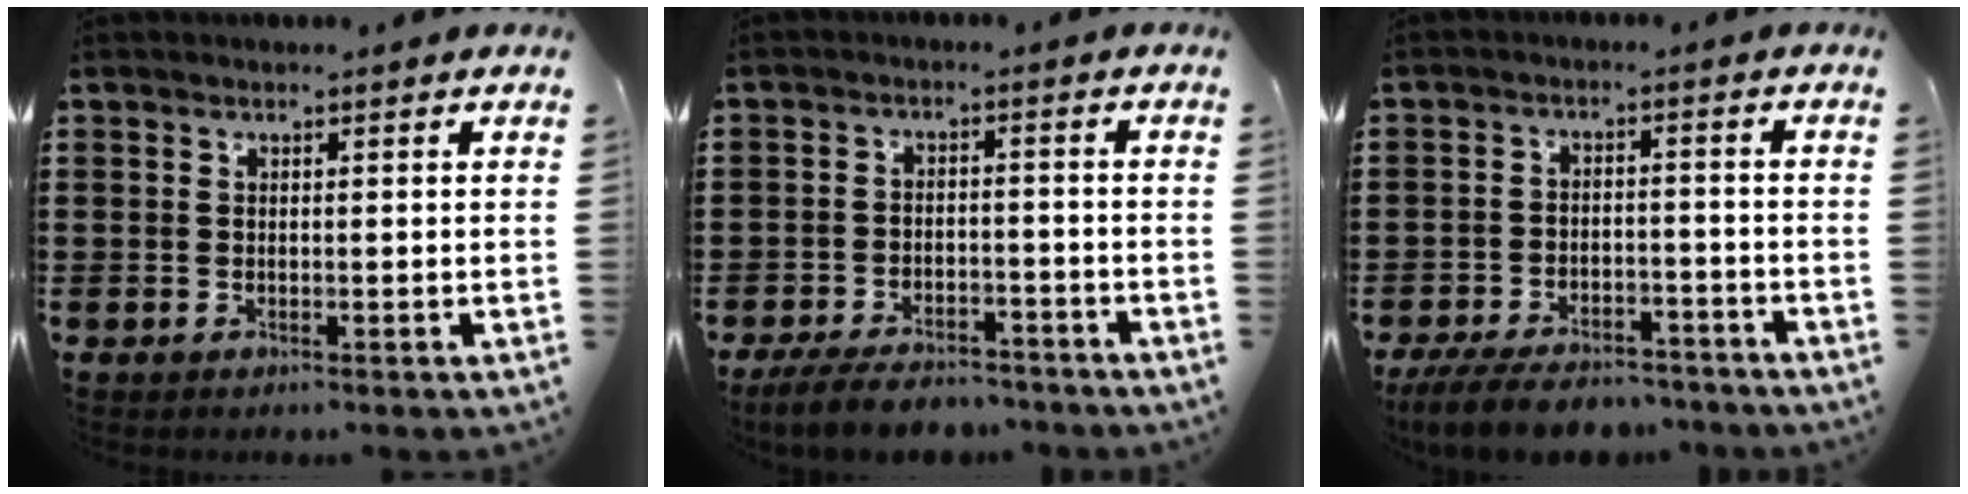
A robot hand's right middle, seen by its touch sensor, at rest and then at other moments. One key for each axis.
{"total": 5.5, "fx": -5.1, "fy": 1.2, "fz": 1.7, "tx": -0.038, "ty": 0.002, "tz": -0.100}
{"total": 6.6, "fx": -6.1, "fy": 1.4, "fz": 2.1, "tx": -0.046, "ty": 0.006, "tz": -0.118}